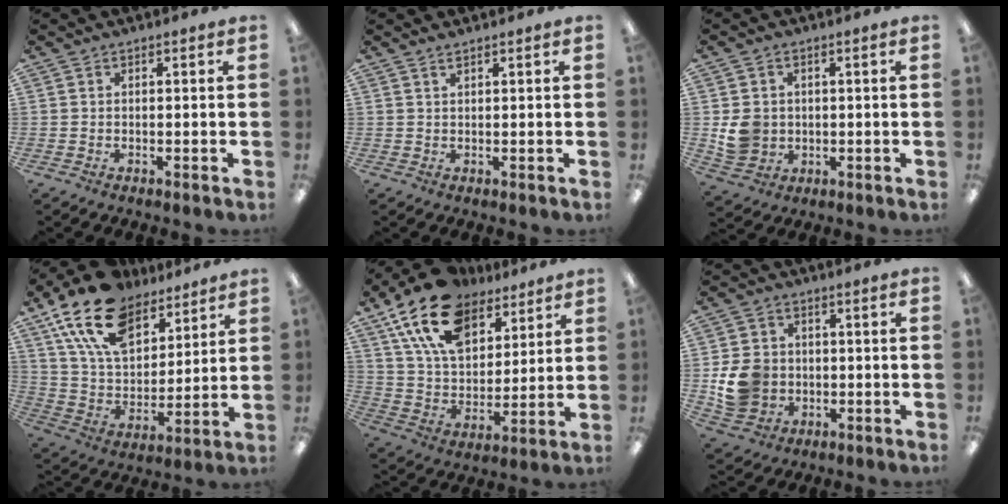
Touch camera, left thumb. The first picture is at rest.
{"total": 1.1, "force": [0.9, 0.2, 0.5], "torque": [-0.013, 0.000, 0.017]}
{"total": 6.4, "force": [0.3, 5.9, 2.5], "torque": [-0.051, 0.008, 0.009]}
{"total": 19.5, "force": [12.7, 11.0, 9.9], "torque": [-0.193, -0.057, 0.234]}
{"total": 19.1, "force": [12.4, 10.8, 9.8], "torque": [-0.189, -0.051, 0.226]}
{"total": 10.0, "force": [-0.9, 8.8, 4.7], "torque": [-0.107, 0.018, -0.013]}